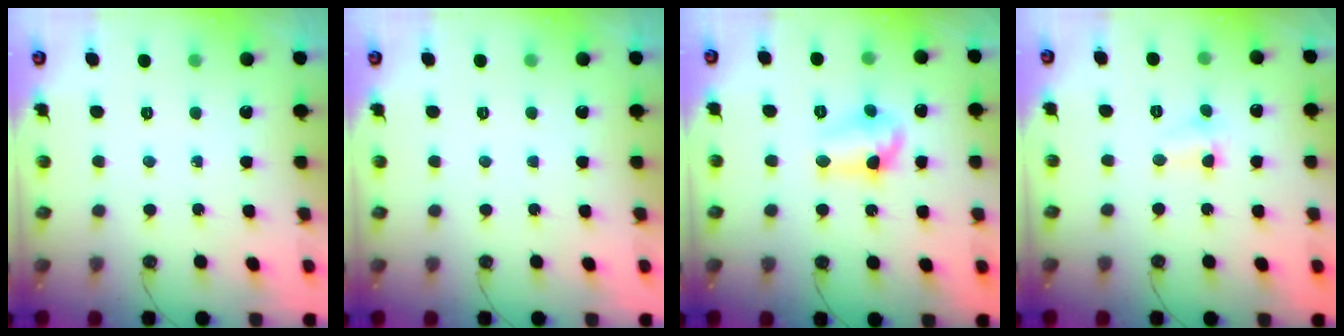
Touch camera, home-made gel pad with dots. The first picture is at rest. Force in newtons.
{"total": 0.0}
{"total": 10.6, "press": 10.0, "slide": 3.6}
{"total": 3.3, "press": 3.3, "slide": 0.5}